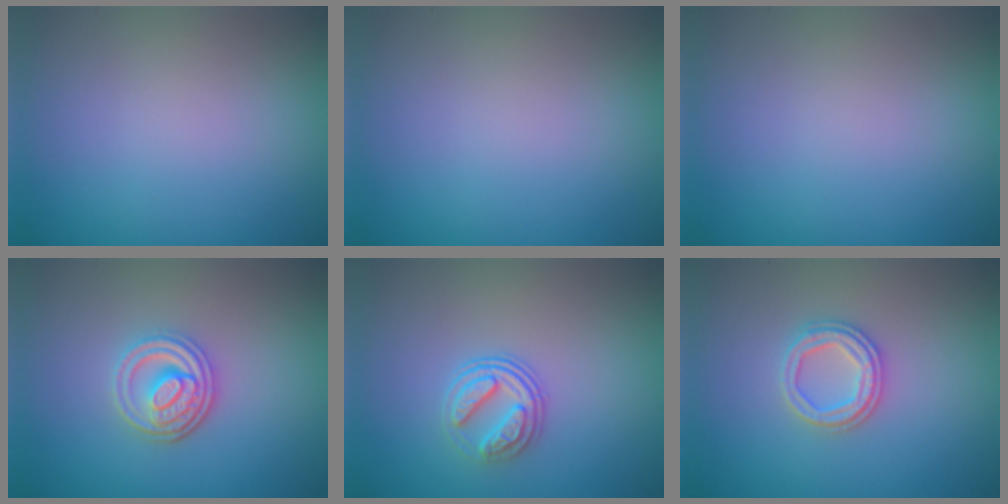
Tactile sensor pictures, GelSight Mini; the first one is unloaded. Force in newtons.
{"total": 0.0}
{"total": 0.0}
{"total": 3.9, "press": 3.1, "slide": 2.3}
{"total": 3.0, "press": 2.6, "slide": 1.6}
{"total": 2.6, "press": 2.5, "slide": 0.7}